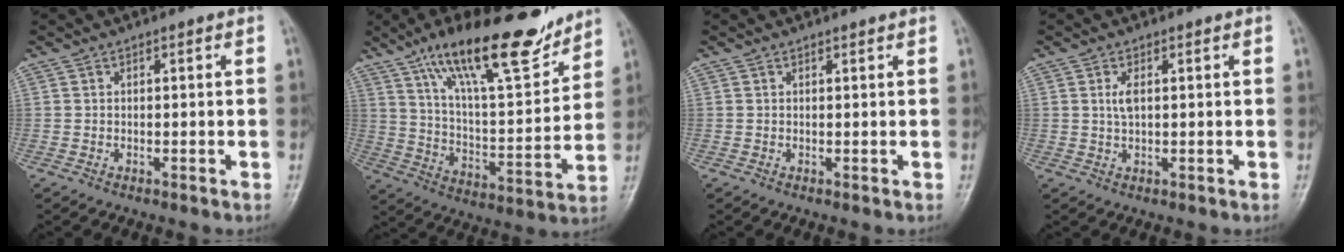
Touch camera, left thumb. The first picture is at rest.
{"total": 22.0, "force": [15.3, 6.1, 14.5], "torque": [-0.204, -0.068, 0.258]}
{"total": 0.6, "force": [0.6, 0.0, 0.1], "torque": [-0.002, -0.003, 0.008]}
{"total": 2.4, "force": [0.6, 1.0, 2.1], "torque": [-0.042, 0.000, 0.015]}